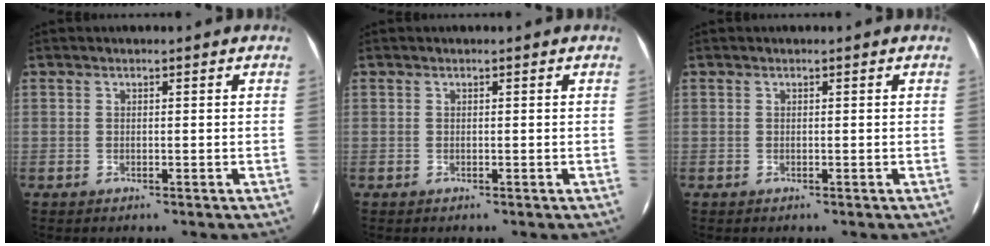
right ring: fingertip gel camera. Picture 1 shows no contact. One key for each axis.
{"total": 0.0}
{"total": 0.0}